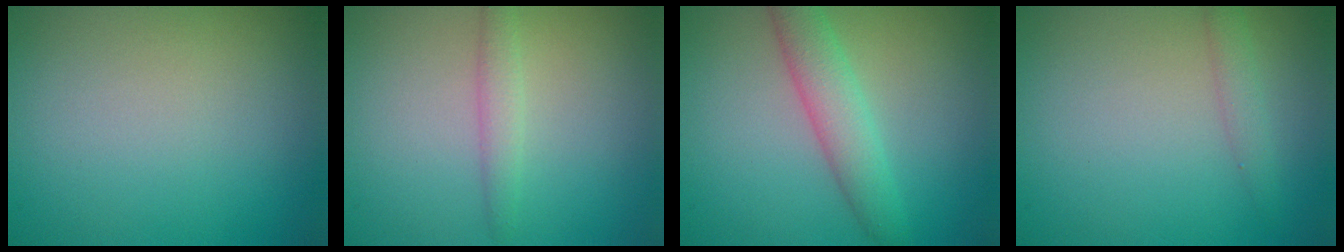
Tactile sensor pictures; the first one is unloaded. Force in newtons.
{"total": 1.5, "press": 1.5, "slide": 0.1}
{"total": 3.5, "press": 3.5, "slide": 0.1}
{"total": 1.4, "press": 1.4, "slide": 0.1}